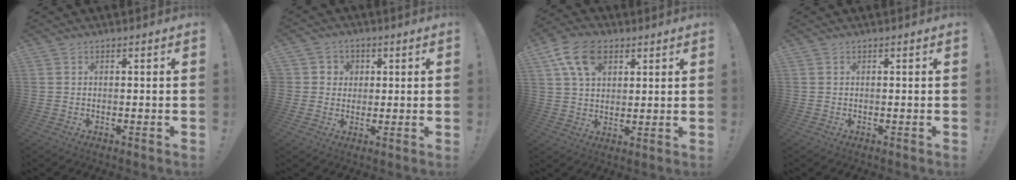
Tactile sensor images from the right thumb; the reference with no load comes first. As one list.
[{"total": 4.5, "force": [0.8, 4.4, 0.6], "torque": [-0.006, -0.003, 0.013]}, {"total": 13.2, "force": [6.5, 8.7, 7.5], "torque": [-0.127, -0.013, 0.126]}, {"total": 0.0}]